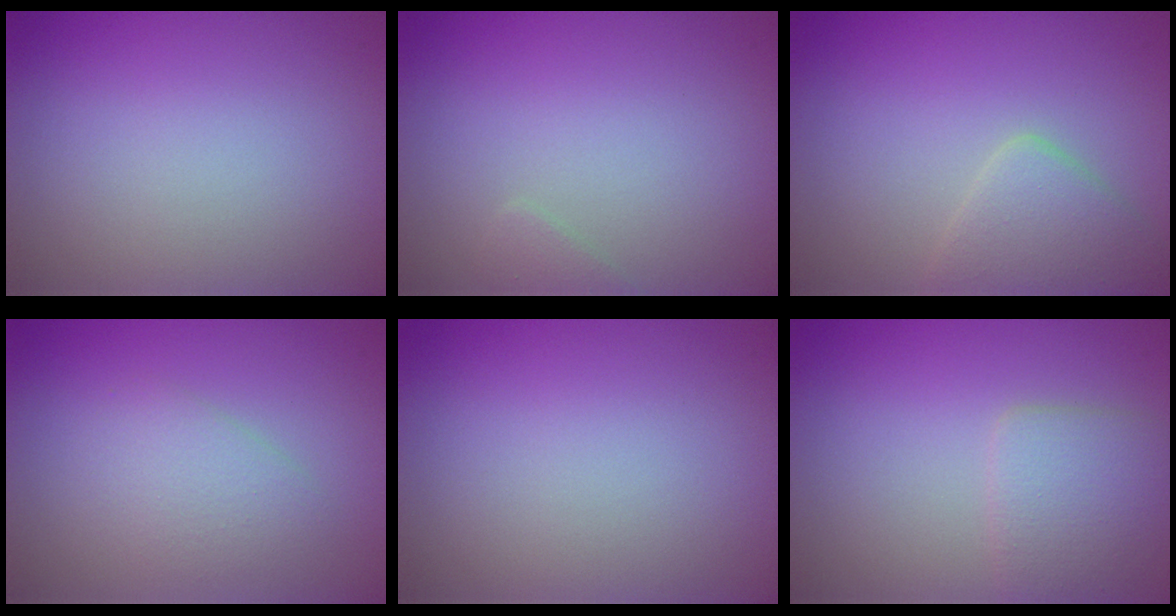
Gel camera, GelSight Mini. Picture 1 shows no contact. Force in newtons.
{"total": 0.8, "press": 0.8, "slide": 0.0}
{"total": 3.1, "press": 3.1, "slide": 0.1}
{"total": 2.2, "press": 2.2, "slide": 0.0}
{"total": 0.0}
{"total": 2.9, "press": 2.9, "slide": 0.0}